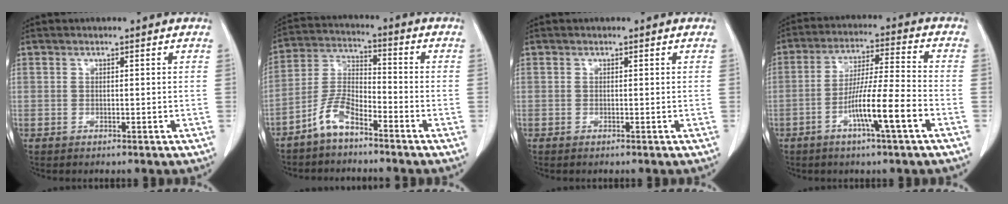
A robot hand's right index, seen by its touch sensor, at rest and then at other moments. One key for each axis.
{"total": 6.6, "fx": -4.8, "fy": 2.0, "fz": 4.1, "tx": -0.097, "ty": 0.004, "tz": -0.100}
{"total": 0.0}
{"total": 10.5, "fx": -4.4, "fy": -0.2, "fz": 9.5, "tx": -0.174, "ty": 0.001, "tz": -0.082}